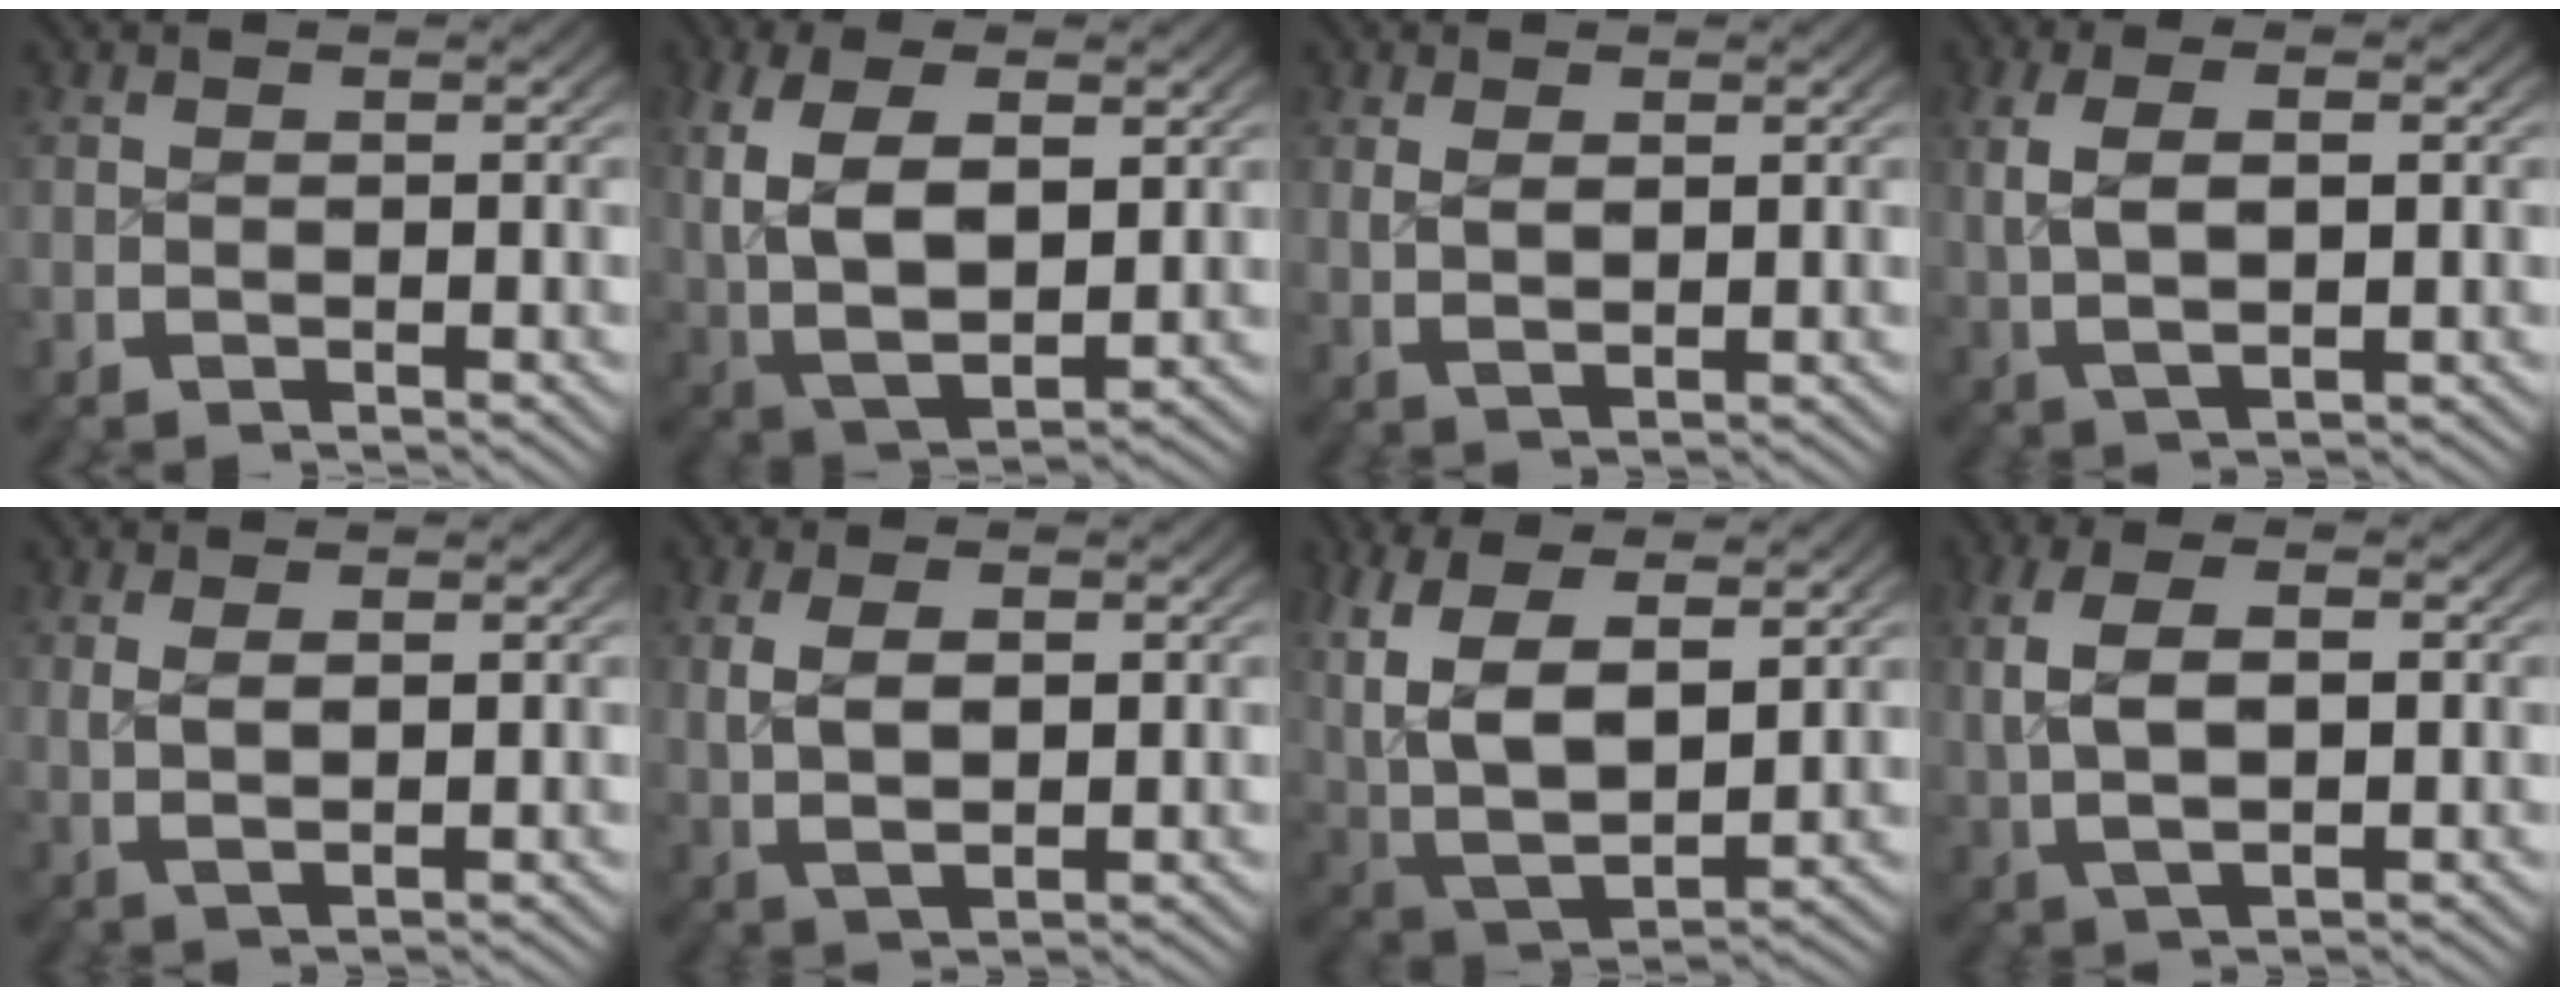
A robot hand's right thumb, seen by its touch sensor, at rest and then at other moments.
{"total": 10.1, "force": [-0.1, 6.7, 7.6], "torque": [-0.185, -0.035, 0.023]}
{"total": 1.8, "force": [1.0, 0.6, 1.4], "torque": [-0.028, -0.004, 0.030]}
{"total": 6.0, "force": [0.9, 3.2, 4.9], "torque": [-0.104, -0.002, 0.028]}
{"total": 2.2, "force": [1.0, 0.7, 1.9], "torque": [-0.037, -0.005, 0.029]}
{"total": 4.8, "force": [0.7, 2.9, 3.7], "torque": [-0.076, -0.009, 0.027]}
{"total": 11.4, "force": [0.9, 7.8, 8.3], "torque": [-0.209, -0.048, 0.040]}
{"total": 6.8, "force": [1.0, 3.9, 5.5], "torque": [-0.116, -0.003, 0.029]}